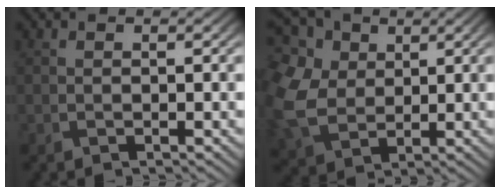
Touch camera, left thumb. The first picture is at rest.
{"total": 11.8, "force": [2.3, 9.1, 7.1], "torque": [-0.228, 0.000, 0.050]}